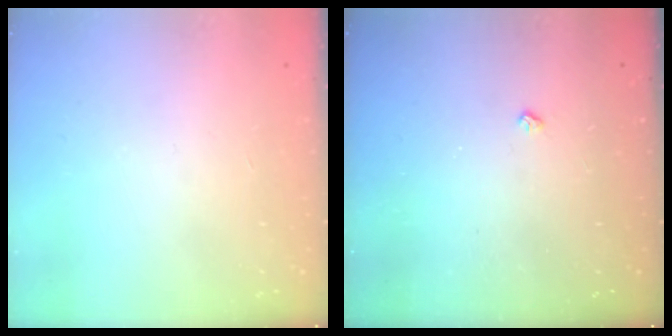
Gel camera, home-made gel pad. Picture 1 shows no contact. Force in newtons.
{"total": 2.2, "press": 2.1, "slide": 0.4}